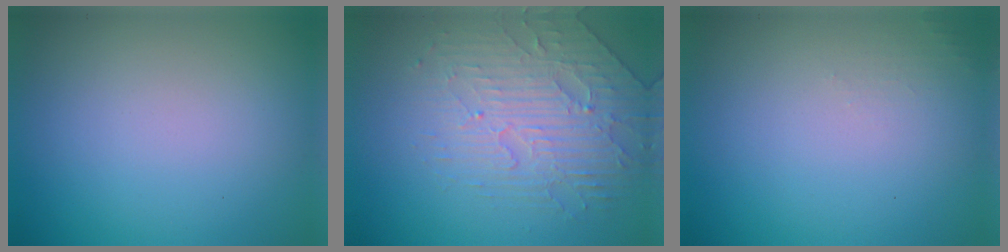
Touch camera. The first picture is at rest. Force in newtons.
{"total": 4.0, "press": 3.6, "slide": 1.6}
{"total": 0.7, "press": 0.6, "slide": 0.1}